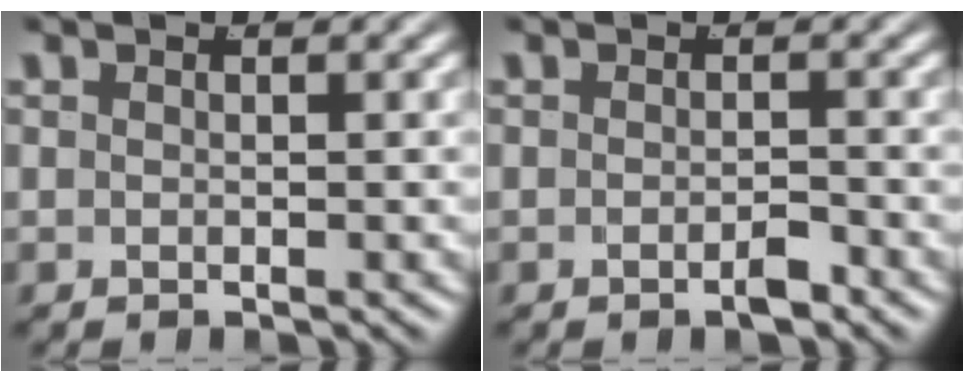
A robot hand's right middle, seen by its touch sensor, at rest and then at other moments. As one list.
[{"total": 1.2, "force": [-0.9, 0.1, 0.7], "torque": [-0.008, 0.002, -0.019]}]